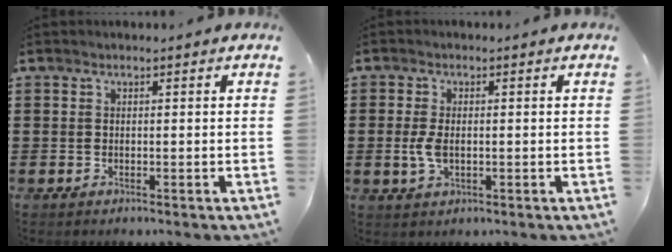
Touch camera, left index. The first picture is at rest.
{"total": 3.6, "force": [-0.2, 1.8, 3.1], "torque": [-0.081, -0.005, -0.010]}